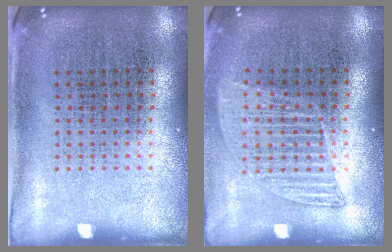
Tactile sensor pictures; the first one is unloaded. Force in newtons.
{"total": 1.2, "press": 1.1, "slide": 0.4}